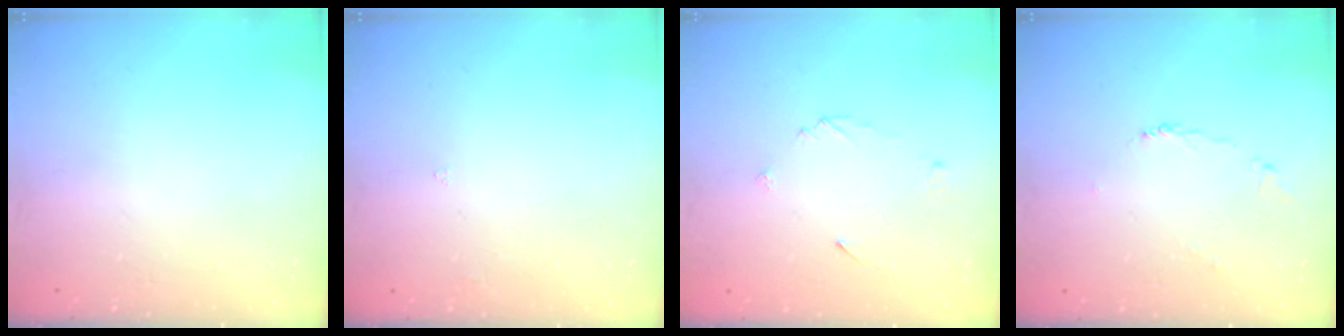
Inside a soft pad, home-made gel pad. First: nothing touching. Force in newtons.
{"total": 2.3, "press": 2.3, "slide": 0.5}
{"total": 3.8, "press": 3.7, "slide": 0.4}
{"total": 1.8, "press": 1.8, "slide": 0.4}